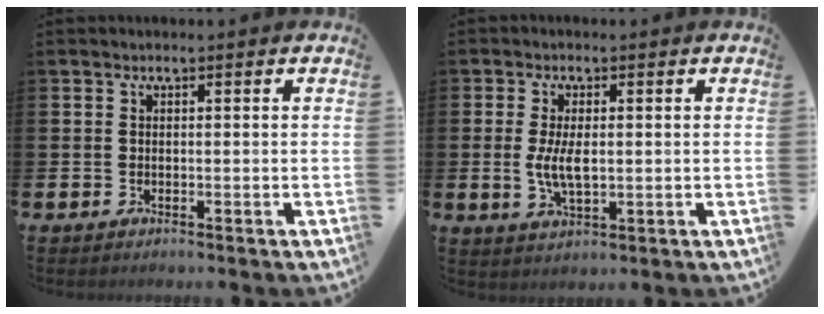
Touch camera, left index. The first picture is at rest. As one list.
[{"total": 4.4, "force": [0.2, 2.0, 3.9], "torque": [-0.066, 0.000, 0.000]}]